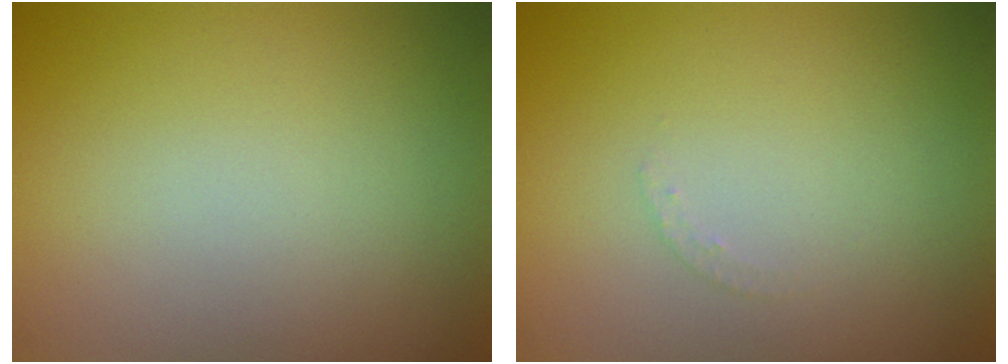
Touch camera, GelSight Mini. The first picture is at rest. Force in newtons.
{"total": 0.7, "press": 0.7, "slide": 0.1}